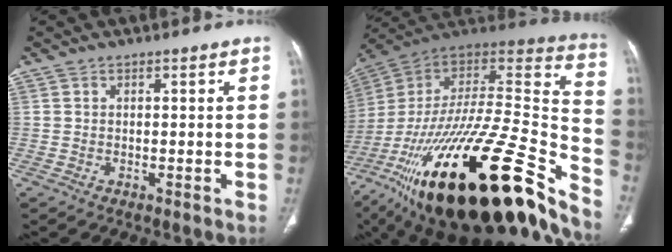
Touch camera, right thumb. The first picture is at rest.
{"total": 44.8, "force": [-26.9, 13.1, 33.3], "torque": [-0.513, 0.014, -0.426]}